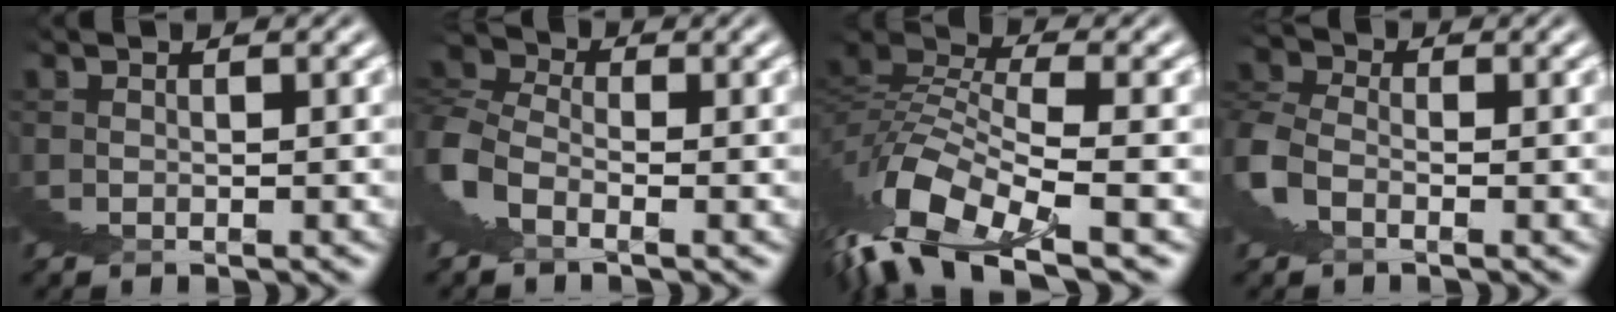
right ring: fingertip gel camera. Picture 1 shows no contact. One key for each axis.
{"total": 7.8, "fx": 3.5, "fy": 6.0, "fz": 3.5, "tx": -0.078, "ty": 0.019, "tz": 0.042}
{"total": 3.4, "fx": 0.8, "fy": -0.1, "fz": 3.3, "tx": -0.073, "ty": 0.014, "tz": 0.011}
{"total": 7.0, "fx": 2.1, "fy": 6.4, "fz": 1.8, "tx": -0.052, "ty": 0.013, "tz": 0.018}